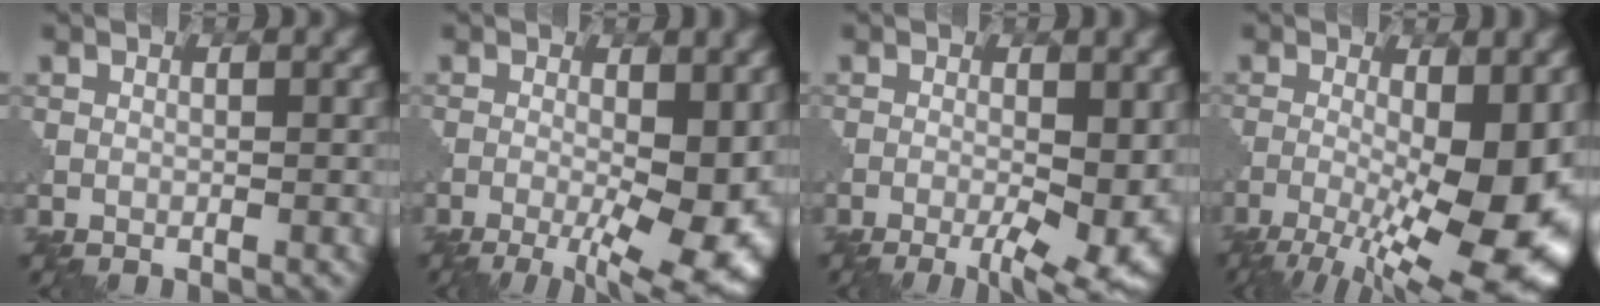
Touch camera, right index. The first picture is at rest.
{"total": 11.5, "force": [-2.9, 4.5, 10.2], "torque": [-0.153, -0.010, -0.036]}
{"total": 8.2, "force": [-2.5, 2.7, 7.3], "torque": [-0.112, -0.009, -0.032]}
{"total": 14.2, "force": [-3.9, 5.4, 12.6], "torque": [-0.209, -0.018, -0.056]}